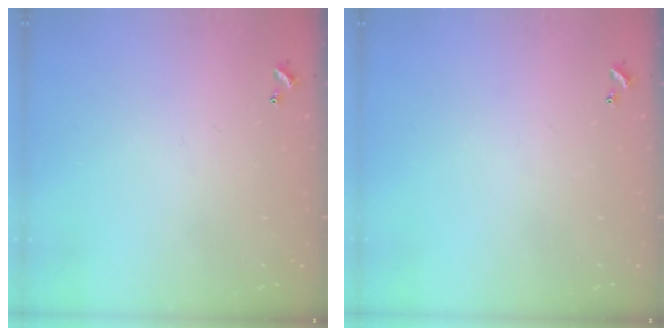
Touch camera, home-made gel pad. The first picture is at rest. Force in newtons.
{"total": 0.0}